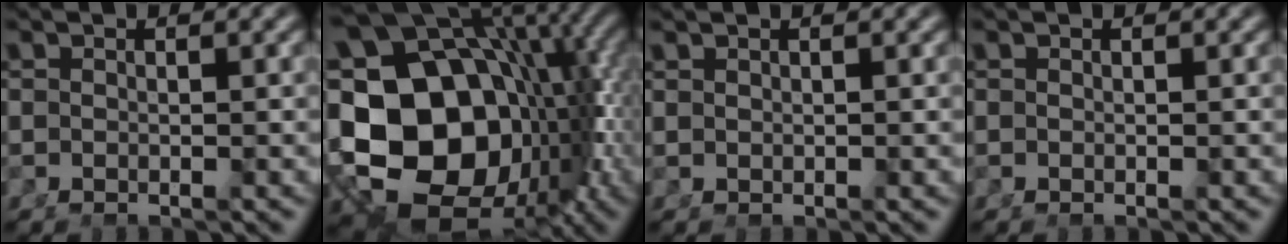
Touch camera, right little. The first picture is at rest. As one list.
[{"total": 29.0, "force": [-2.7, 20.3, 20.5], "torque": [-0.372, -0.083, -0.013]}, {"total": 0.9, "force": [0.6, -0.7, 0.1], "torque": [0.006, 0.001, 0.017]}, {"total": 0.0}]